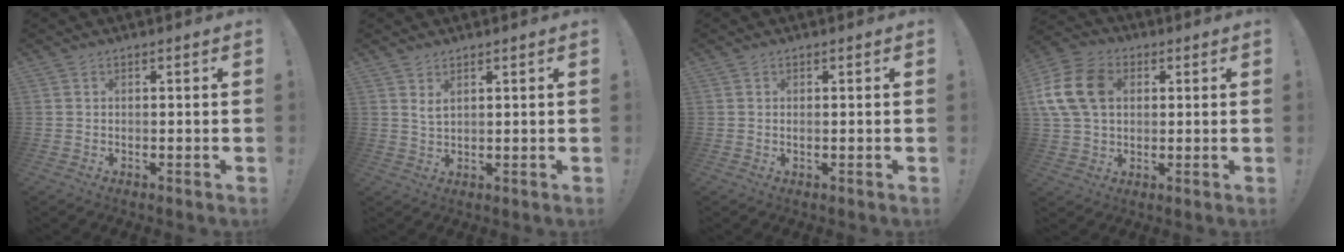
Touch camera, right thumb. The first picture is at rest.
{"total": 2.7, "force": [1.6, 0.9, 2.0], "torque": [-0.029, -0.008, 0.027]}
{"total": 0.7, "force": [0.2, 0.0, 0.6], "torque": [-0.010, -0.001, 0.001]}
{"total": 15.6, "force": [3.2, 11.6, 10.0], "torque": [-0.191, 0.005, 0.067]}